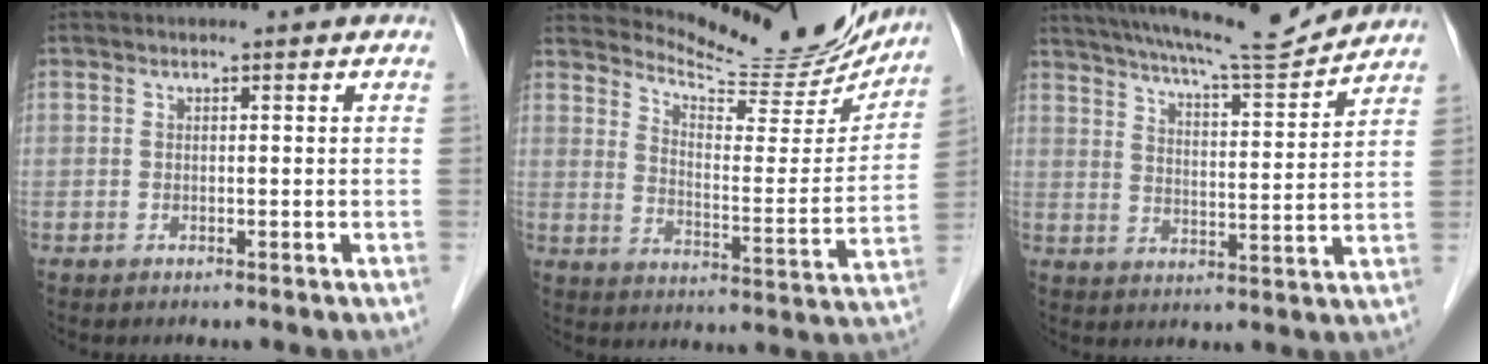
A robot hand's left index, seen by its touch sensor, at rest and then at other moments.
{"total": 14.6, "force": [14.1, 1.8, 3.3], "torque": [-0.049, -0.068, 0.176]}
{"total": 11.9, "force": [11.0, 0.0, 4.7], "torque": [-0.082, -0.020, 0.153]}